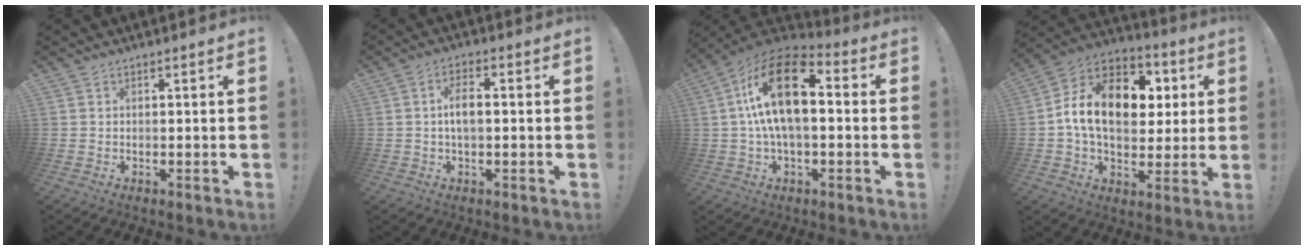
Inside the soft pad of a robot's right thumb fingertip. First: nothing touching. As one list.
[{"total": 5.6, "force": [0.1, 2.4, 5.0], "torque": [-0.088, 0.006, -0.002]}, {"total": 19.8, "force": [3.2, 9.9, 16.9], "torque": [-0.300, 0.004, 0.052]}, {"total": 18.2, "force": [2.9, 12.6, 12.9], "torque": [-0.206, 0.002, 0.054]}]